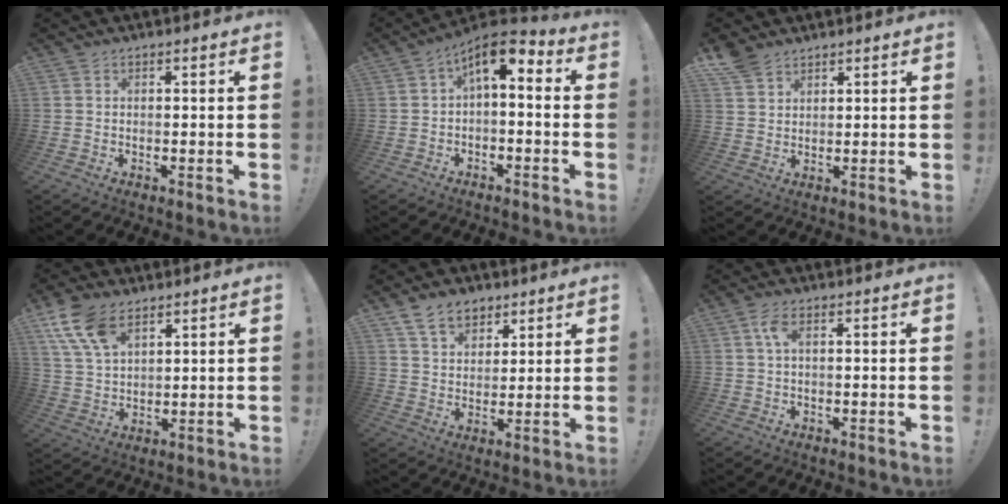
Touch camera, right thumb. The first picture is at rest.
{"total": 7.2, "force": [1.2, 3.0, 6.4], "torque": [-0.096, -0.005, 0.021]}
{"total": 5.1, "force": [4.0, 2.5, 1.8], "torque": [-0.033, -0.018, 0.078]}
{"total": 11.9, "force": [7.0, 6.8, 6.9], "torque": [-0.138, -0.023, 0.136]}
{"total": 9.8, "force": [6.2, 6.5, 3.9], "torque": [-0.067, -0.026, 0.121]}
{"total": 3.8, "force": [0.8, 1.5, 3.4], "torque": [-0.067, 0.006, 0.015]}